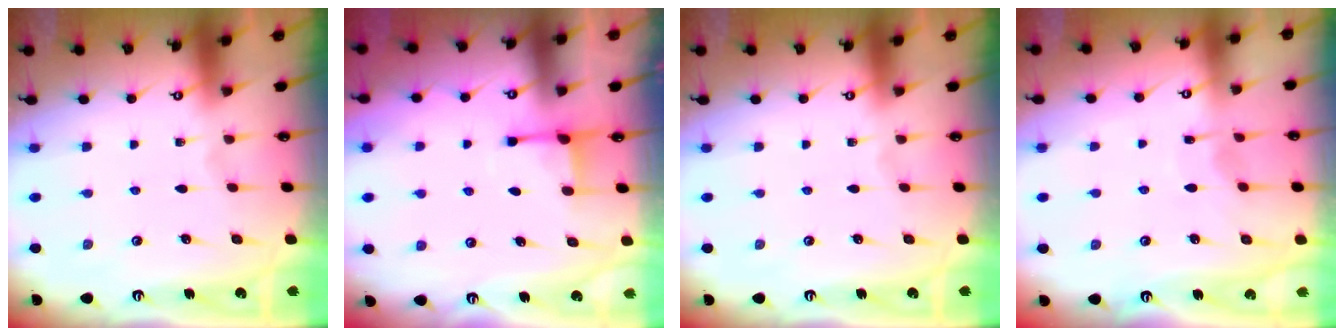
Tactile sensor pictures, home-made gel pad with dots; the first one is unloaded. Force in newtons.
{"total": 2.3, "press": 2.2, "slide": 0.6}
{"total": 0.0}
{"total": 5.3, "press": 5.3, "slide": 0.5}